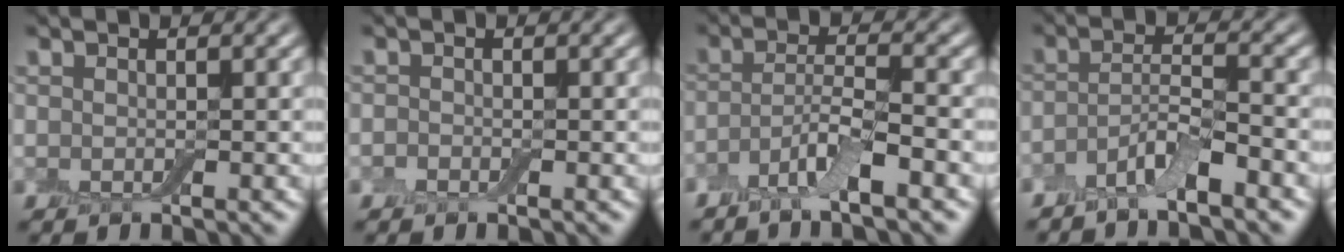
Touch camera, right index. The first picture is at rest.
{"total": 0.5, "force": [-0.4, 0.3, 0.1], "torque": [-0.001, 0.003, -0.010]}
{"total": 4.2, "force": [-2.6, 0.7, 3.2], "torque": [-0.062, 0.000, -0.058]}
{"total": 3.8, "force": [-2.9, 0.7, 2.4], "torque": [-0.048, 0.002, -0.062]}